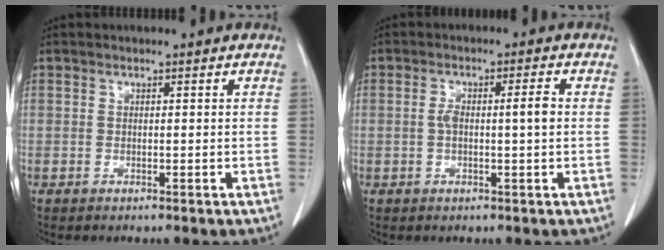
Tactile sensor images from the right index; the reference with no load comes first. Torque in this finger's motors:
{"motor_torque": [0.48, -0.08, 0.22, 0.06]}